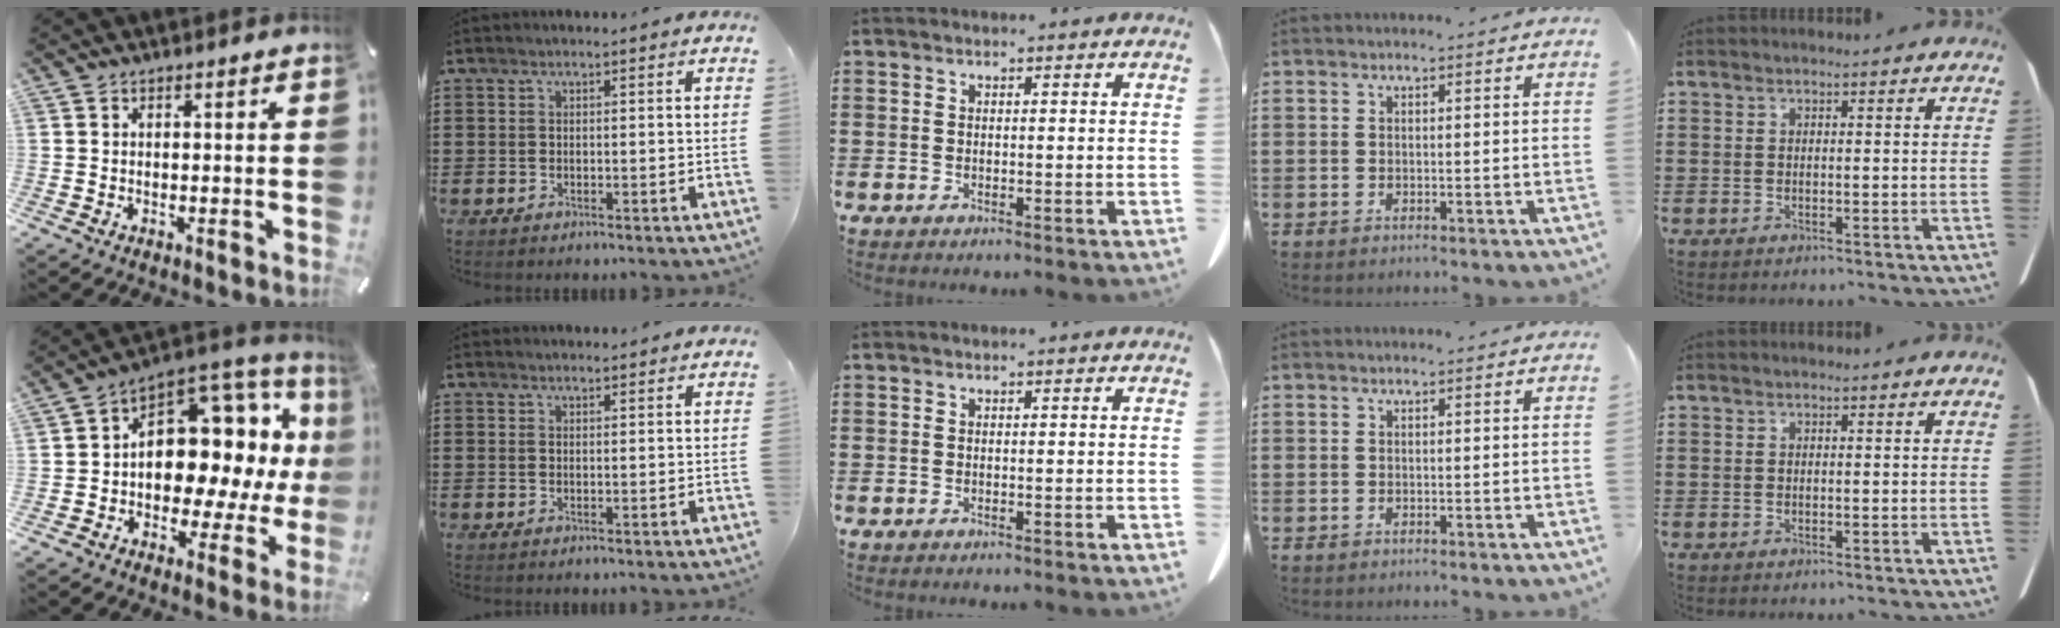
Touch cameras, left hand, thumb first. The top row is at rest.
{"thumb": {"total": 12.8, "force": [3.1, 9.6, 8.0], "torque": [-0.090, -0.058, 0.053]}, "index": {"total": 1.2, "force": [1.2, 0.1, 0.1], "torque": [-0.004, 0.000, 0.024]}}